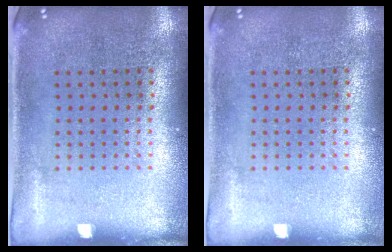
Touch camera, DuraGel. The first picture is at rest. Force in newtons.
{"total": 0.0}